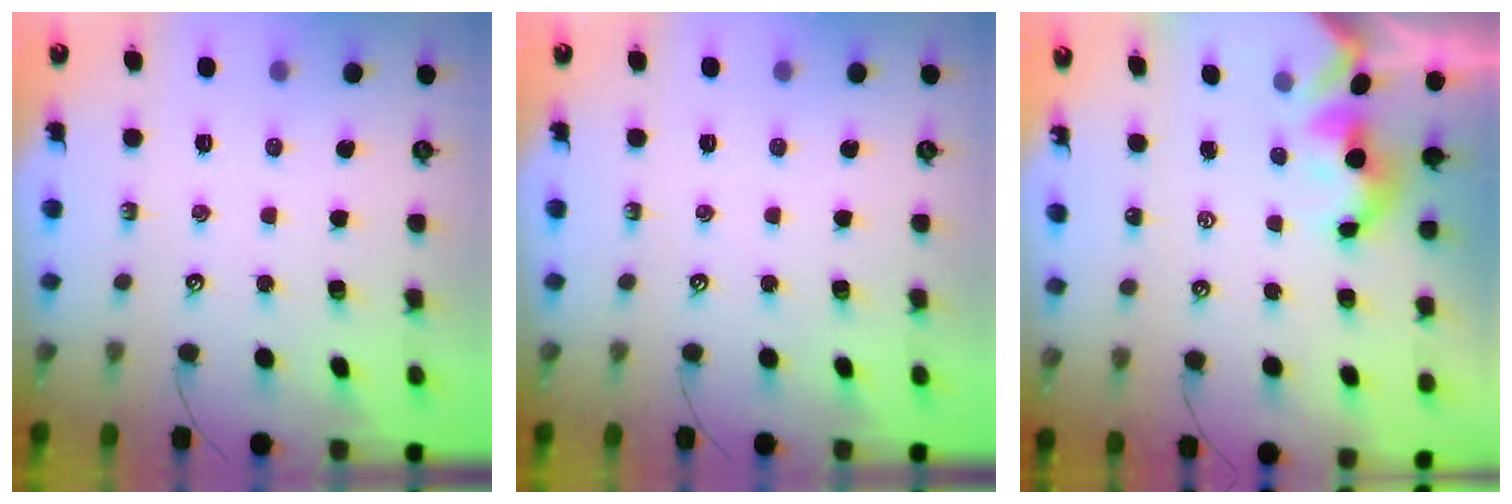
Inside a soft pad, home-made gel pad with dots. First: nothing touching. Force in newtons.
{"total": 0.0}
{"total": 1.8, "press": 1.7, "slide": 0.4}